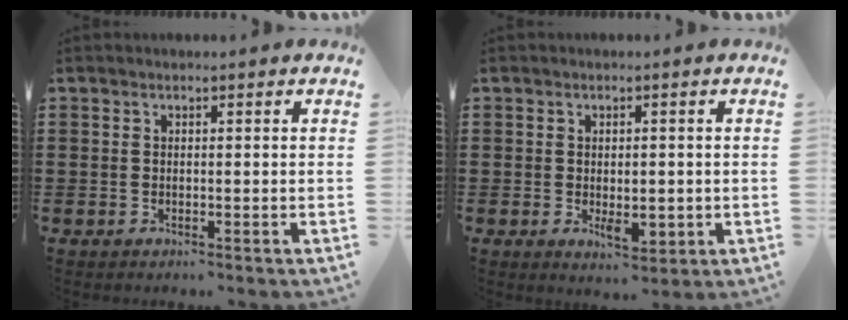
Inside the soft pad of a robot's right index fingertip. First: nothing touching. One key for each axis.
{"total": 2.9, "fx": -0.2, "fy": 1.5, "fz": 2.5, "tx": -0.032, "ty": -0.006, "tz": -0.006}